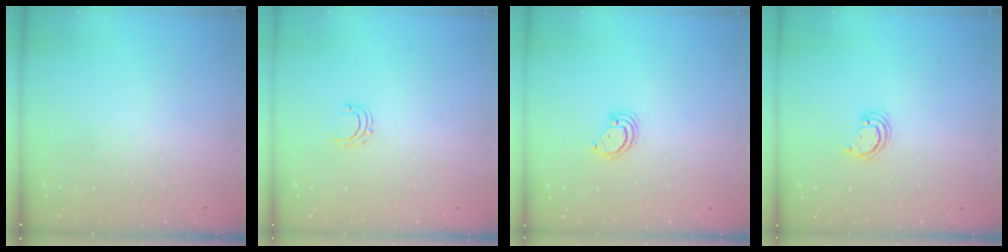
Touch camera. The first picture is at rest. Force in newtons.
{"total": 4.2, "press": 4.2, "slide": 0.3}
{"total": 4.0, "press": 4.0, "slide": 0.2}
{"total": 3.0, "press": 2.9, "slide": 0.3}